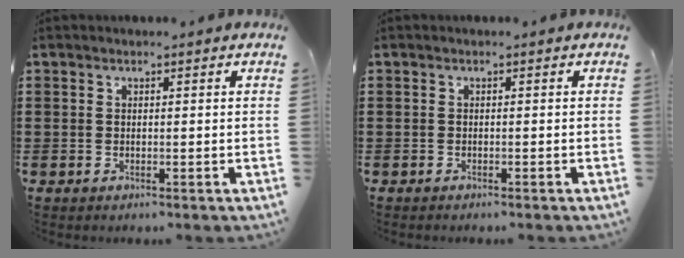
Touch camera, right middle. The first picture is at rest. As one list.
[{"total": 0.5, "force": [-0.5, 0.1, 0.0], "torque": [-0.002, 0.000, -0.011]}]